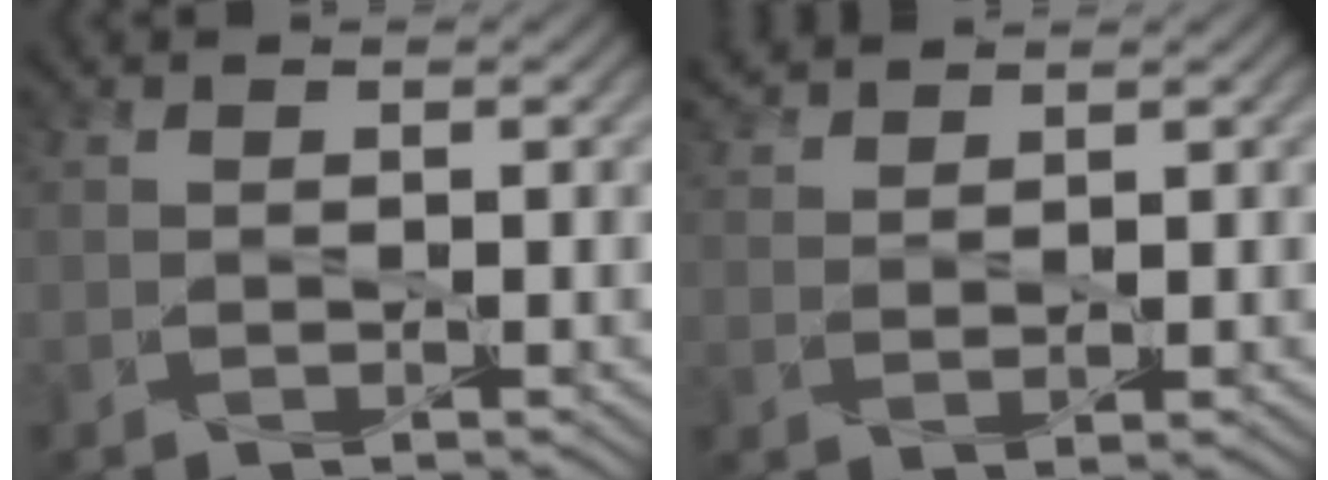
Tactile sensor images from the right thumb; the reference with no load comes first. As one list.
[{"total": 3.3, "force": [2.9, 0.4, 1.6], "torque": [-0.037, 0.005, 0.059]}]